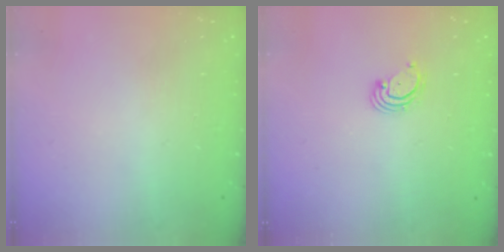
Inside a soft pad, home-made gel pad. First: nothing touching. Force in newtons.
{"total": 3.0, "press": 3.0, "slide": 0.3}